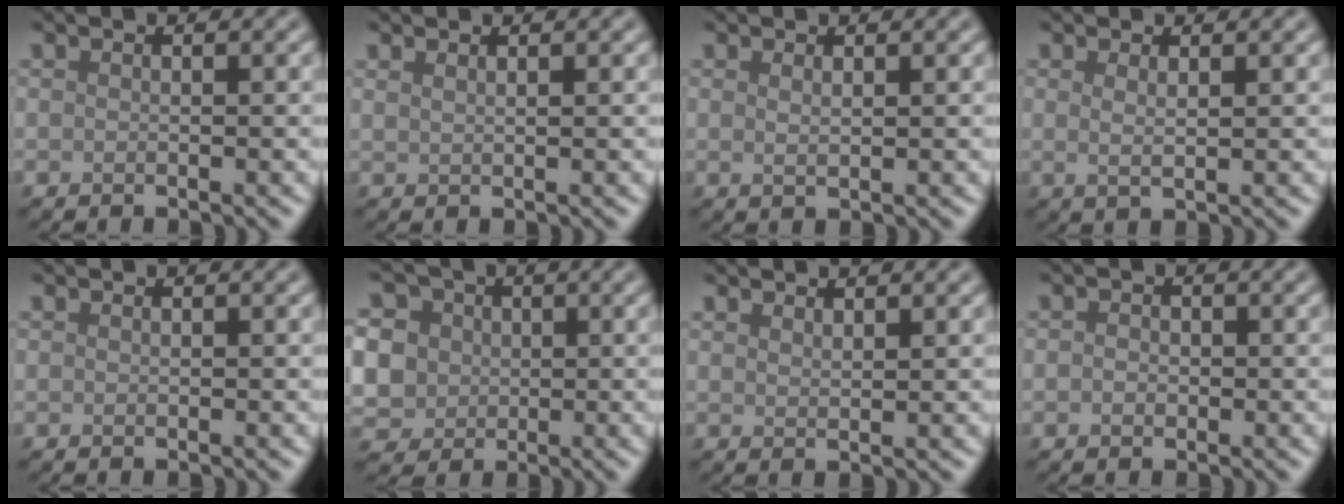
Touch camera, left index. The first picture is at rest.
{"total": 1.0, "force": [0.8, 0.3, 0.5], "torque": [-0.007, 0.000, 0.007]}
{"total": 0.8, "force": [0.5, 0.2, 0.6], "torque": [-0.011, -0.001, 0.009]}
{"total": 1.4, "force": [0.6, 0.4, 1.1], "torque": [-0.016, -0.003, 0.008]}
{"total": 0.0}
{"total": 10.1, "force": [2.5, 8.6, 4.7], "torque": [-0.099, 0.020, 0.021]}
{"total": 1.0, "force": [1.0, 0.1, 0.3], "torque": [-0.005, -0.001, 0.017]}
{"total": 1.1, "force": [-0.1, 0.9, 0.6], "torque": [-0.009, -0.001, -0.007]}